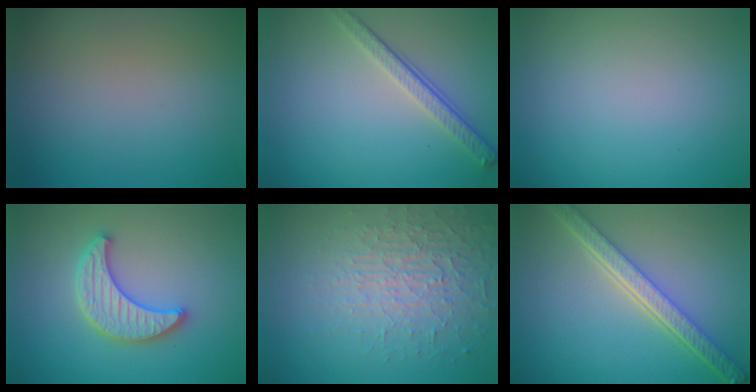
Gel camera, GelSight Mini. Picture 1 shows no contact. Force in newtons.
{"total": 3.2, "press": 2.5, "slide": 2.1}
{"total": 0.0}
{"total": 4.4, "press": 4.3, "slide": 0.8}
{"total": 3.7, "press": 3.4, "slide": 1.5}
{"total": 5.2, "press": 4.1, "slide": 3.3}